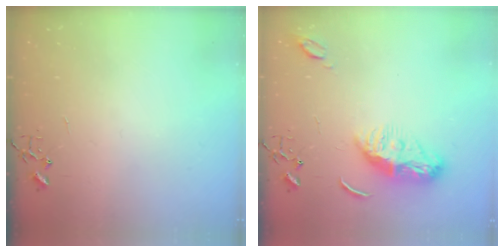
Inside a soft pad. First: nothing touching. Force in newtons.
{"total": 10.4, "press": 10.4, "slide": 0.1}